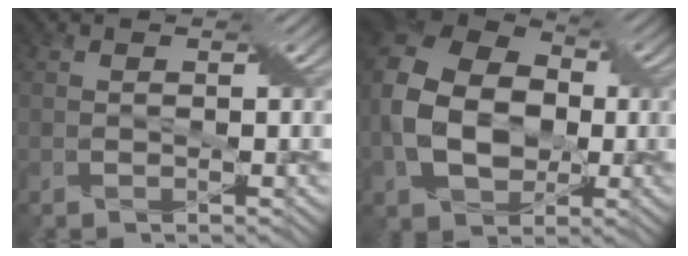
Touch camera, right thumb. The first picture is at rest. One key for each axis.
{"total": 14.5, "fx": -1.7, "fy": 10.6, "fz": 9.8, "tx": -0.241, "ty": -0.014, "tz": -0.025}